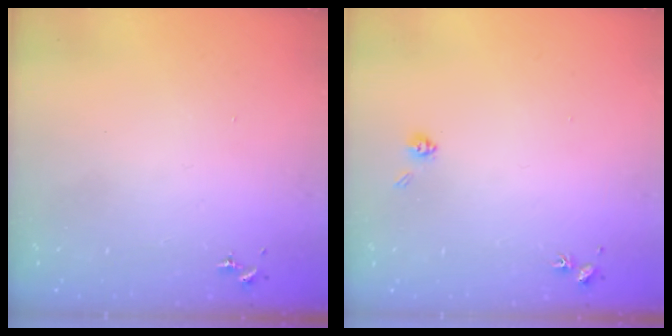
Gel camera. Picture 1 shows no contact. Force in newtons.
{"total": 4.6, "press": 4.4, "slide": 1.2}